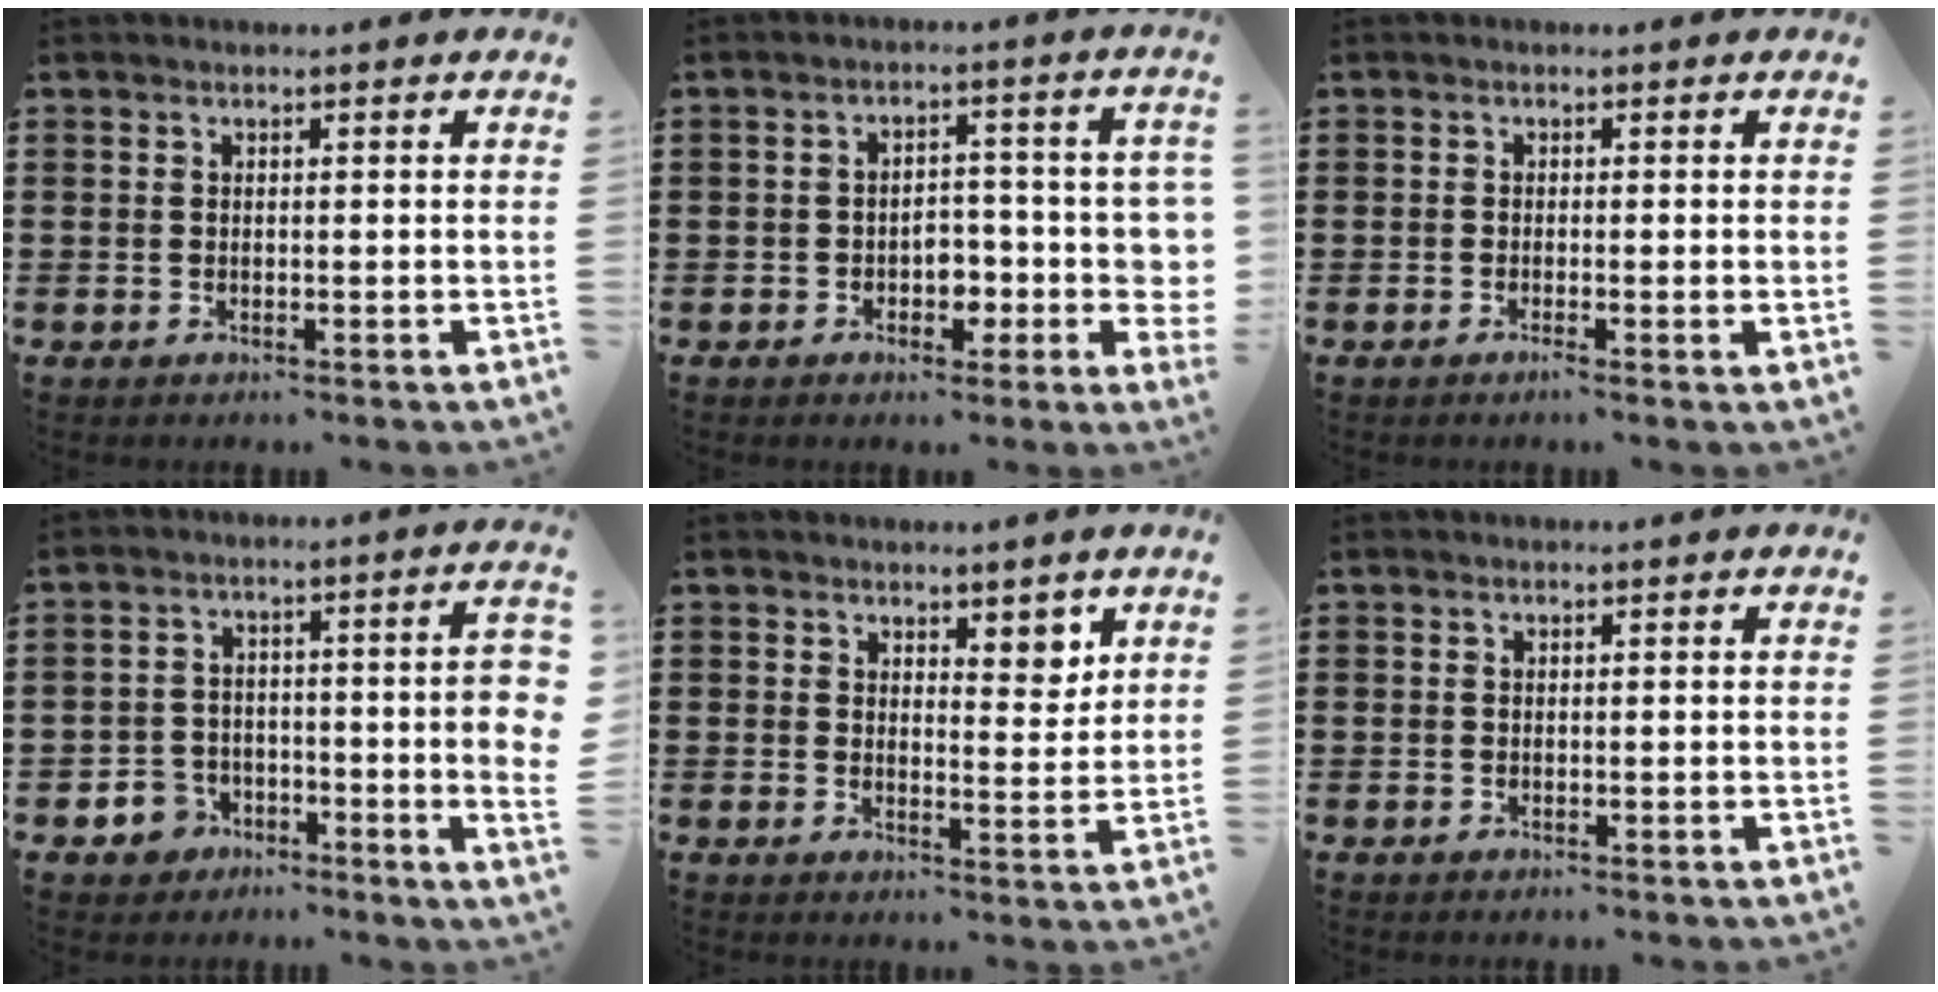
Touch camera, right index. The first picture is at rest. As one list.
[{"total": 4.7, "force": [-1.7, 3.2, 3.1], "torque": [-0.043, 0.002, -0.035]}, {"total": 1.0, "force": [-0.4, -0.1, 0.9], "torque": [-0.015, -0.006, -0.007]}, {"total": 6.5, "force": [-2.8, 3.1, 4.9], "torque": [-0.093, 0.010, -0.054]}, {"total": 3.8, "force": [3.2, 1.7, 1.3], "torque": [-0.018, -0.002, 0.055]}, {"total": 0.0}]